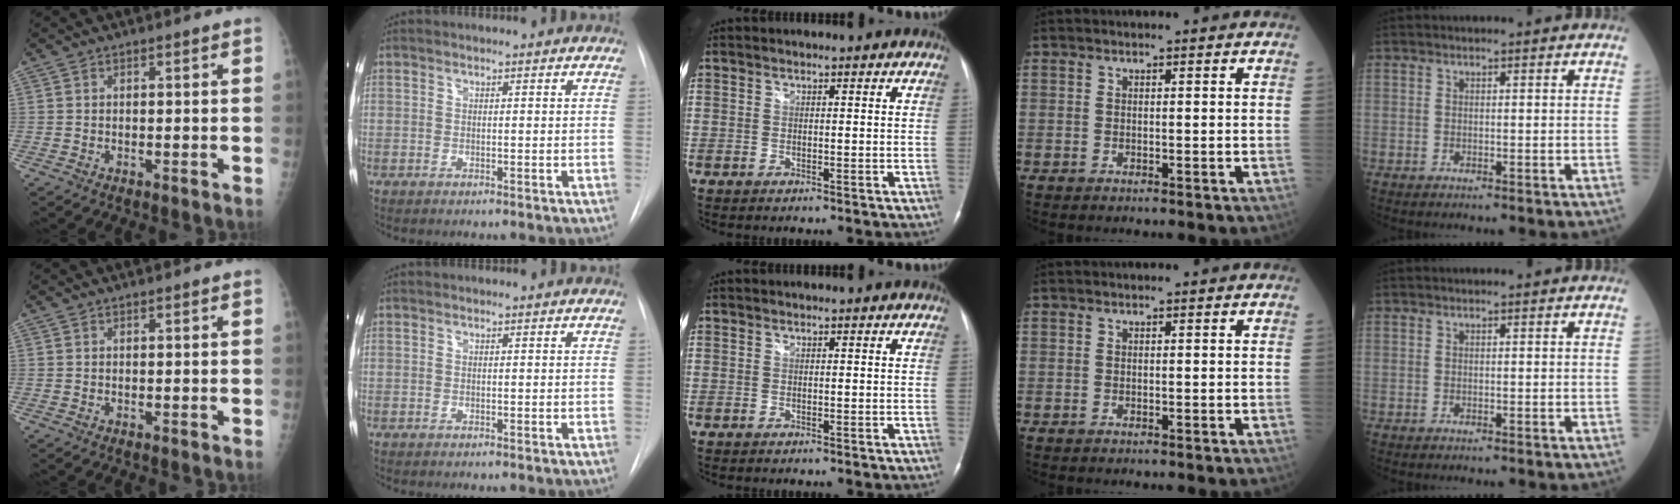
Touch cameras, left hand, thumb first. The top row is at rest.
{}